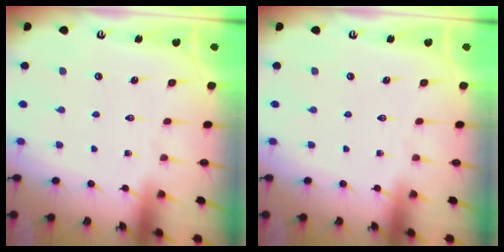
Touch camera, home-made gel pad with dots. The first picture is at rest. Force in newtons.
{"total": 0.0}